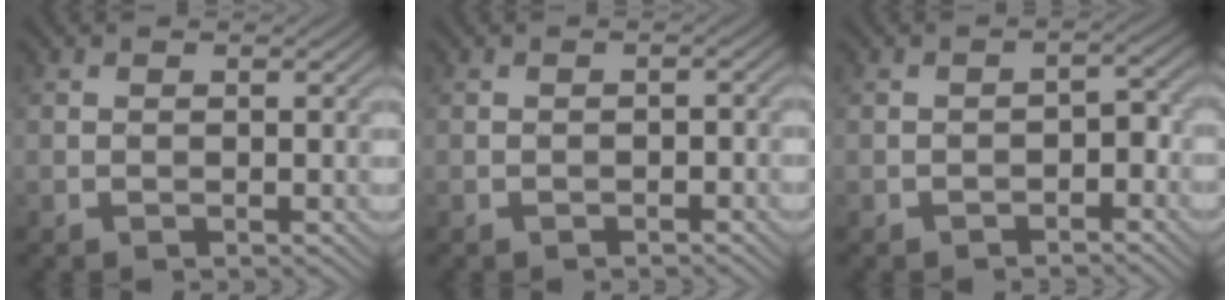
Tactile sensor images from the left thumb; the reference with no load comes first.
{"total": 1.1, "force": [-0.7, 0.6, 0.6], "torque": [-0.008, 0.000, -0.013]}
{"total": 2.6, "force": [-1.6, 1.4, 1.6], "torque": [-0.019, 0.007, -0.027]}